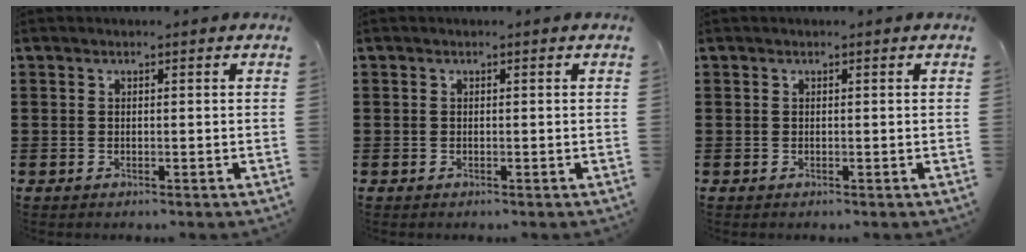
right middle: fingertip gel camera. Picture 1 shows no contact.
{"total": 0.0}
{"total": 0.0}